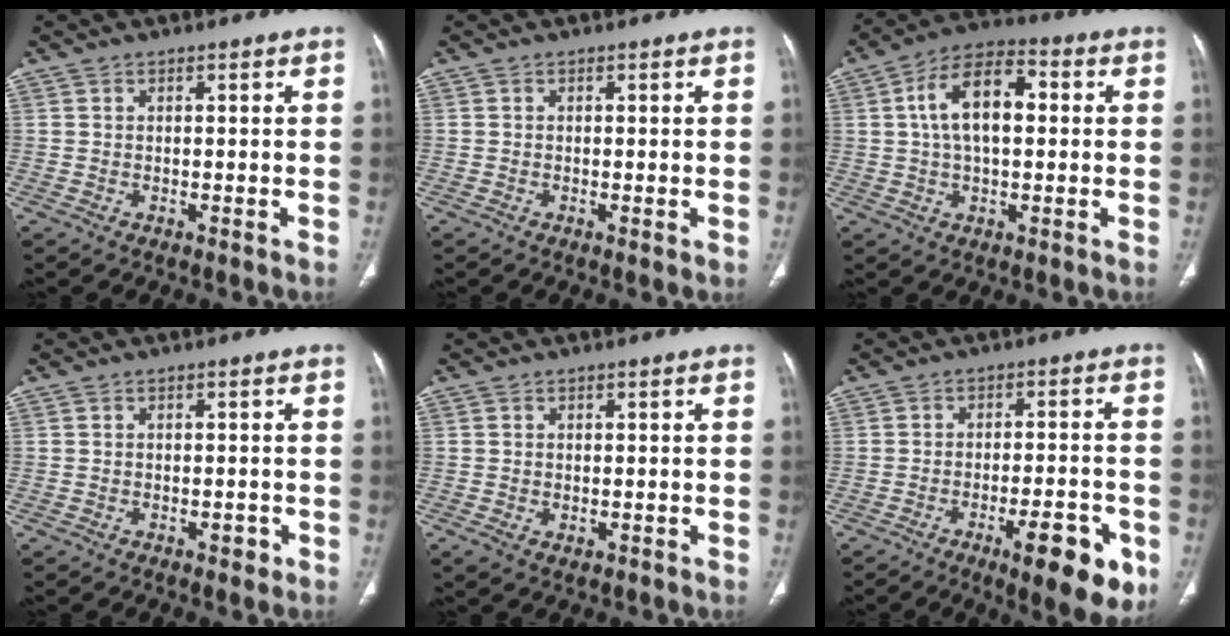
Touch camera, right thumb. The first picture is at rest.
{"total": 0.7, "force": [-0.1, 0.2, 0.6], "torque": [-0.015, -0.004, -0.004]}
{"total": 12.6, "force": [1.8, 6.8, 10.4], "torque": [-0.177, 0.026, 0.024]}
{"total": 1.6, "force": [-0.8, 1.0, 1.0], "torque": [-0.009, 0.002, -0.010]}
{"total": 2.4, "force": [-0.7, 1.7, 1.6], "torque": [-0.031, -0.002, -0.005]}
{"total": 12.3, "force": [-5.7, 3.4, 10.4], "torque": [-0.127, 0.015, -0.073]}